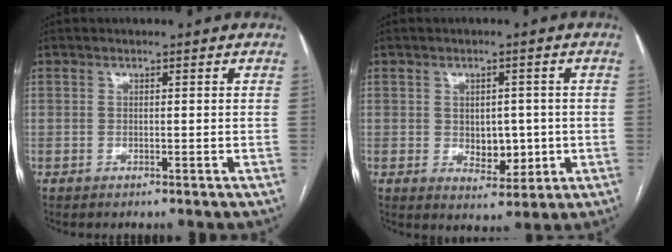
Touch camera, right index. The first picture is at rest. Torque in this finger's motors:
{"motor_torque": [-0.06, -0.04, 0.06, 0.01]}